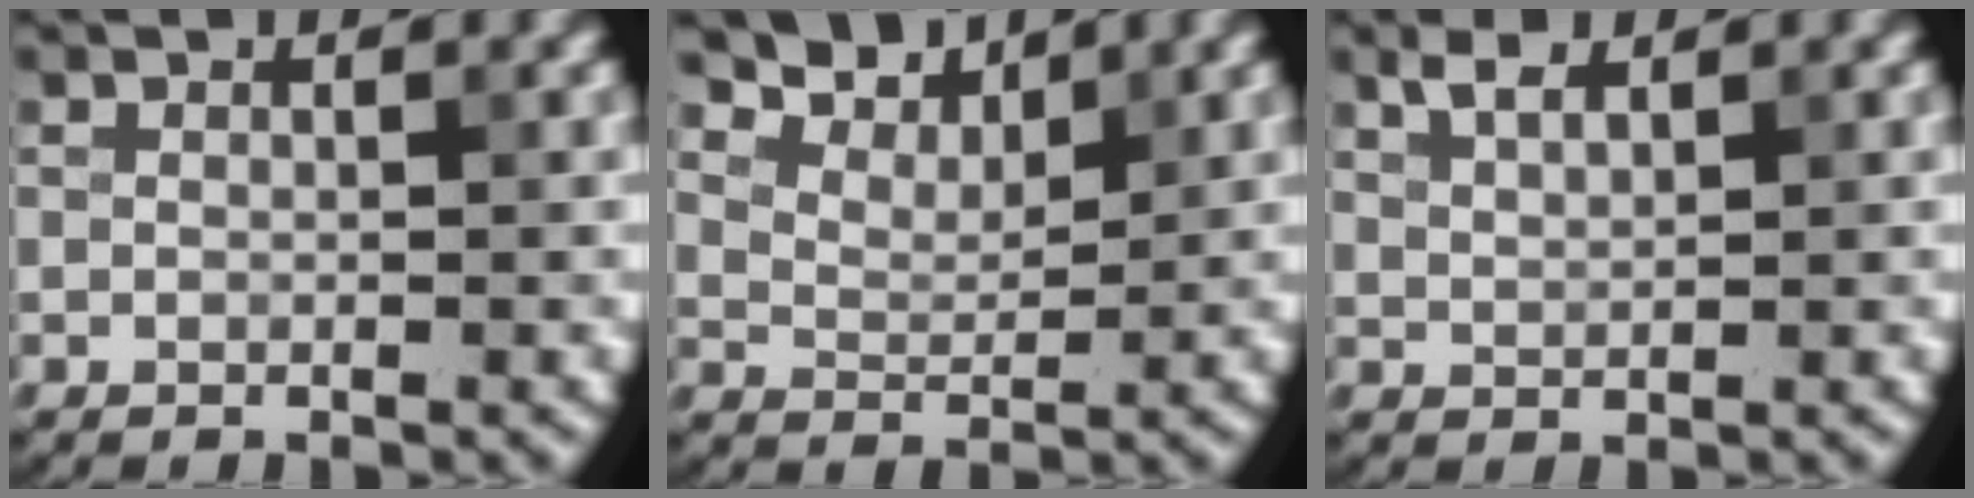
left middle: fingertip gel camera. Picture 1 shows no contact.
{"total": 4.8, "force": [4.2, 1.7, 1.5], "torque": [-0.038, 0.005, 0.067]}
{"total": 1.8, "force": [1.4, 0.6, 1.0], "torque": [-0.022, 0.002, 0.029]}